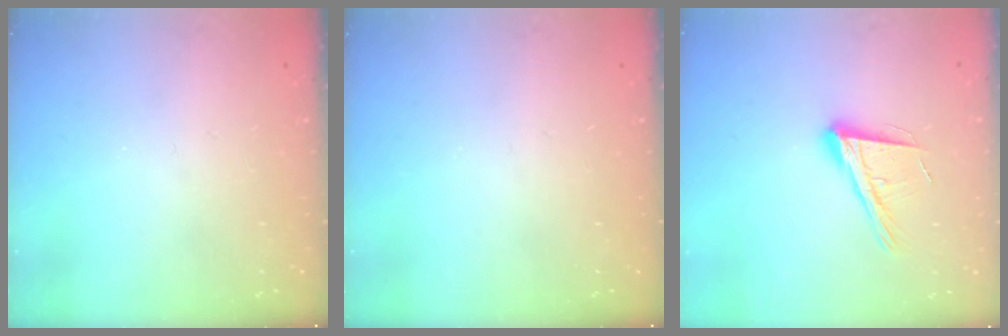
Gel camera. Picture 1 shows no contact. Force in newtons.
{"total": 0.0}
{"total": 16.0, "press": 15.5, "slide": 4.0}